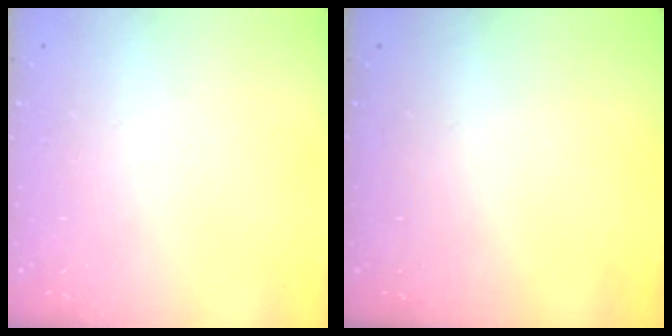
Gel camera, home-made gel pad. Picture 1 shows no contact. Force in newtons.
{"total": 0.0}